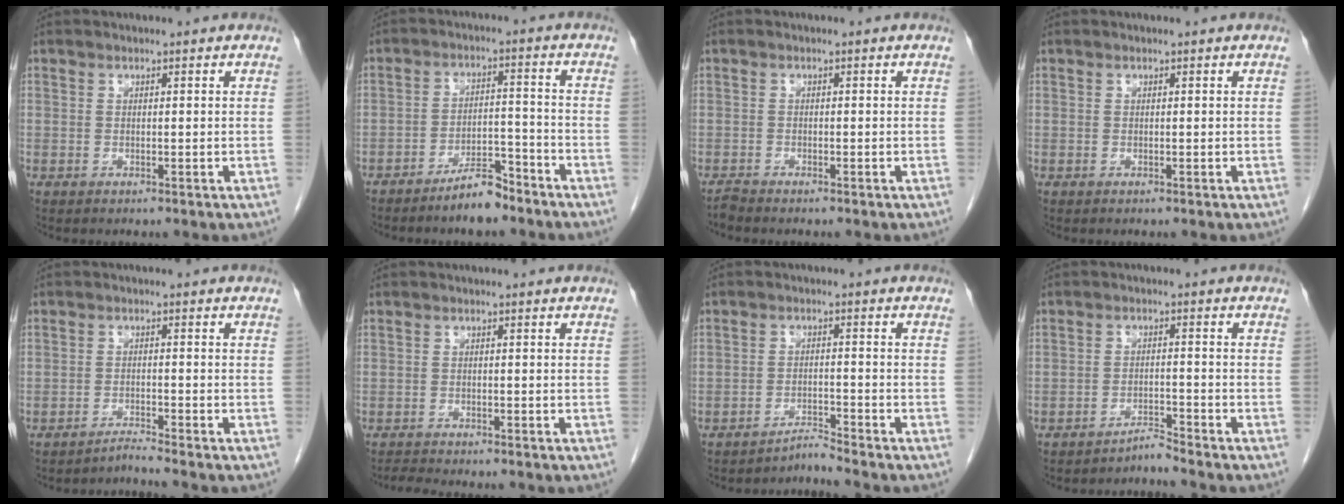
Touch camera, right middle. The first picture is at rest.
{"total": 5.9, "force": [-4.9, 1.4, 3.0], "torque": [-0.050, 0.002, -0.088]}
{"total": 1.0, "force": [-1.0, -0.1, 0.0], "torque": [-0.006, -0.004, -0.018]}
{"total": 0.0}
{"total": 2.2, "force": [-1.9, -1.1, -0.3], "torque": [0.009, -0.011, -0.031]}
{"total": 1.5, "force": [-1.5, -0.5, 0.0], "torque": [-0.006, -0.010, -0.028]}
{"total": 2.9, "force": [-2.5, -1.2, -0.6], "torque": [0.017, -0.007, -0.040]}
{"total": 2.5, "force": [-2.3, -0.8, -0.3], "torque": [0.014, -0.008, -0.037]}